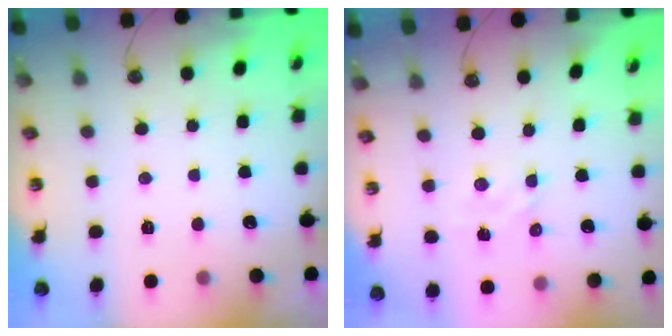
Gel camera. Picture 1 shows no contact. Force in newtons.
{"total": 1.8, "press": 1.8, "slide": 0.3}